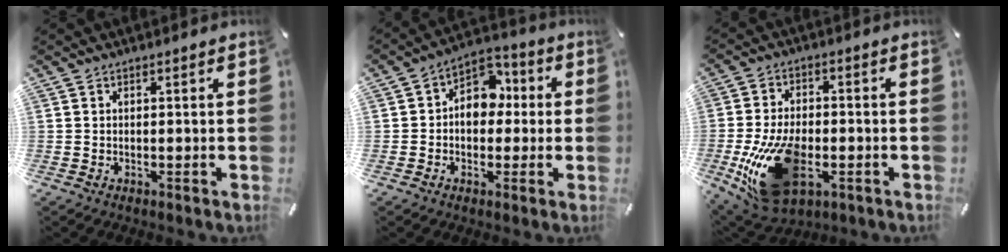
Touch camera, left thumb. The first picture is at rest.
{"total": 8.0, "force": [-0.5, 6.8, 4.2], "torque": [-0.056, 0.006, -0.013]}
{"total": 19.3, "force": [-5.1, 11.5, 14.6], "torque": [-0.276, 0.004, -0.076]}